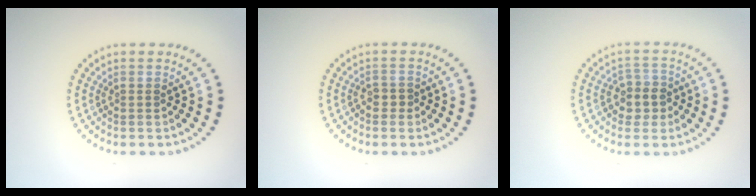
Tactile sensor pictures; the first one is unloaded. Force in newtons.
{"total": 0.7, "press": 0.7, "slide": 0.3}
{"total": 2.5, "press": 2.3, "slide": 0.9}